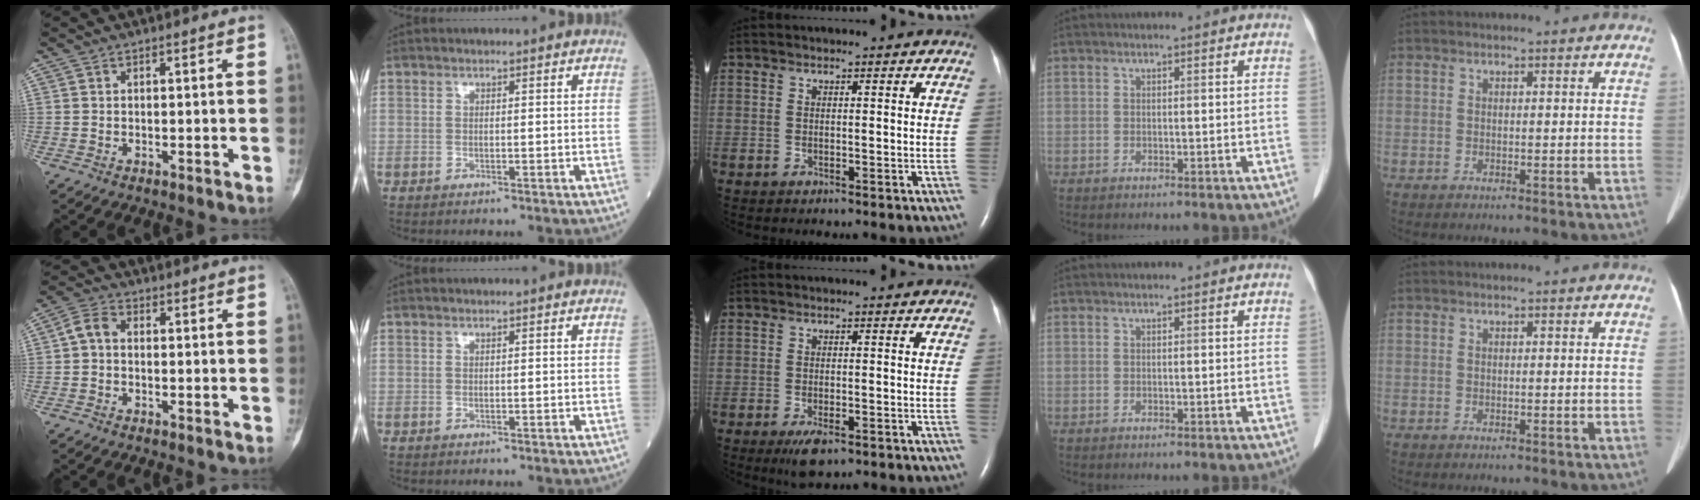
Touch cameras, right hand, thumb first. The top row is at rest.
{"thumb": {"total": 3.6, "force": [-0.2, 2.4, 2.7], "torque": [-0.049, 0.011, -0.015]}, "middle": {"total": 3.6, "force": [-2.1, 1.2, 2.7], "torque": [-0.054, -0.005, -0.030]}}